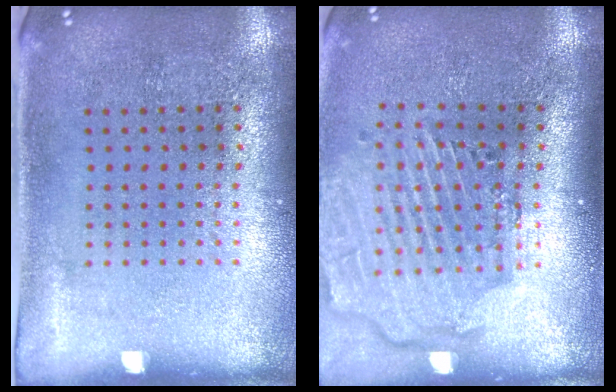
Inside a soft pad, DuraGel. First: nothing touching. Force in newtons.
{"total": 2.8, "press": 2.3, "slide": 1.6}